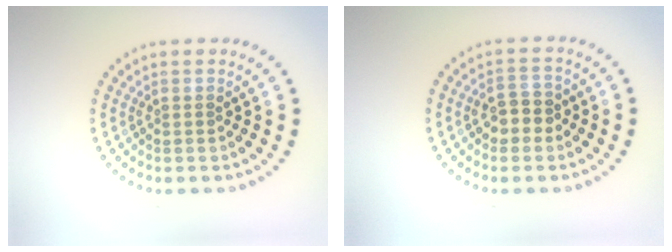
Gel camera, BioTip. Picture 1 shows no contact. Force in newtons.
{"total": 2.5, "press": 2.4, "slide": 0.5}